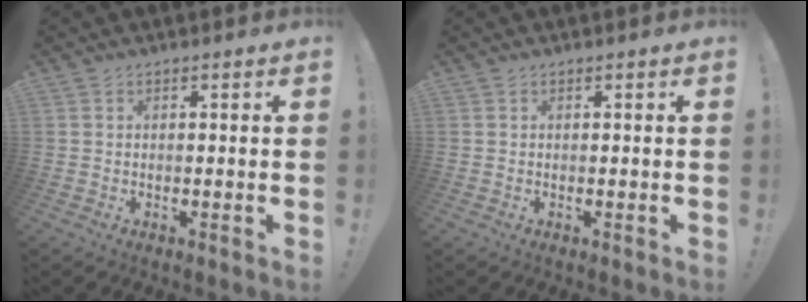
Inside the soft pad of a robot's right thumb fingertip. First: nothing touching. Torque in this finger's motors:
{"motor_torque": [-0.03, 0.03, 0.05, -0.08, 0.02]}